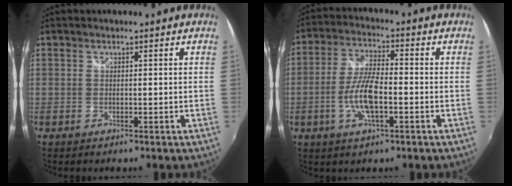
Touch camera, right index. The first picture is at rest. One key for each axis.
{"total": 8.9, "fx": -2.7, "fy": 2.6, "fz": 8.0, "tx": -0.166, "ty": 0.000, "tz": -0.054}